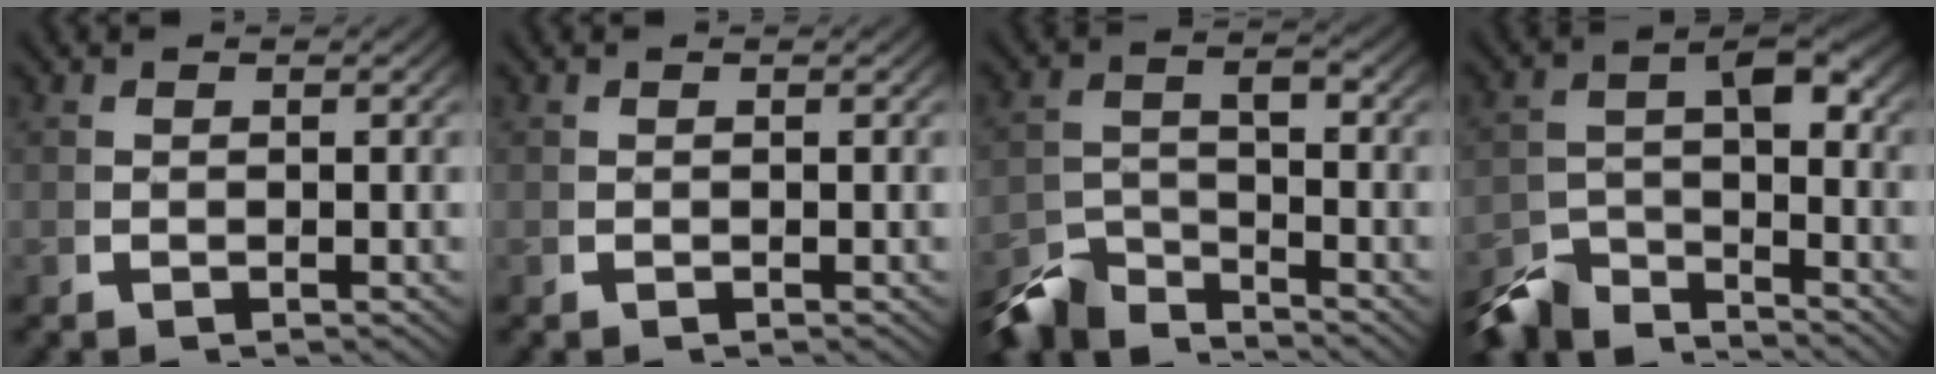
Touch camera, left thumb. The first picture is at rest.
{"total": 0.0}
{"total": 6.1, "force": [-4.9, 2.5, 2.7], "torque": [-0.032, -0.024, -0.087]}
{"total": 7.3, "force": [-4.3, 3.6, 4.7], "torque": [-0.060, -0.023, -0.075]}